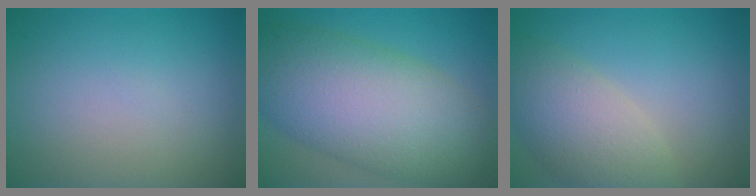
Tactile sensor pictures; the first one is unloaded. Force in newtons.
{"total": 12.1, "press": 12.1, "slide": 0.4}
{"total": 5.9, "press": 5.8, "slide": 0.7}